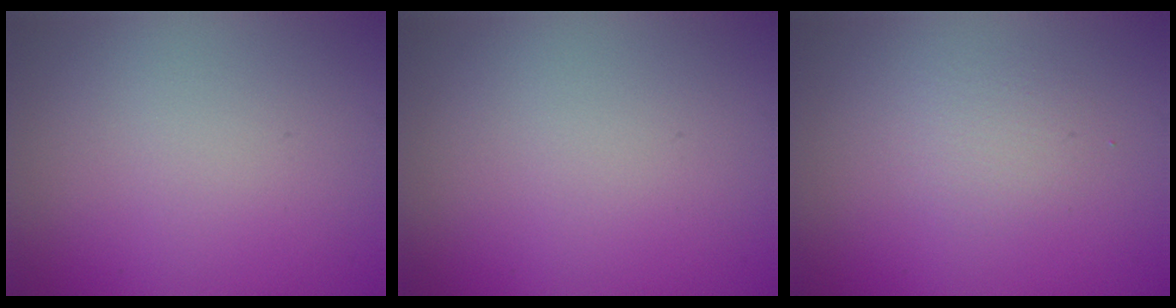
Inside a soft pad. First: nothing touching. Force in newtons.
{"total": 0.0}
{"total": 1.4, "press": 1.4, "slide": 0.1}